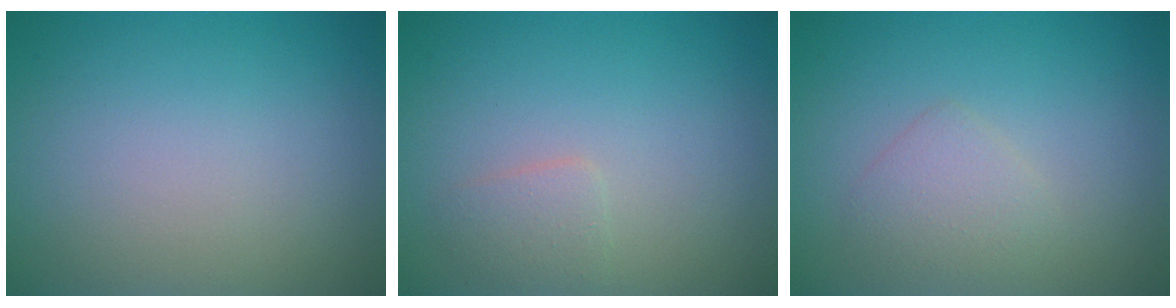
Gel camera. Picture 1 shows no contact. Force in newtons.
{"total": 1.4, "press": 1.4, "slide": 0.0}
{"total": 1.8, "press": 1.8, "slide": 0.1}